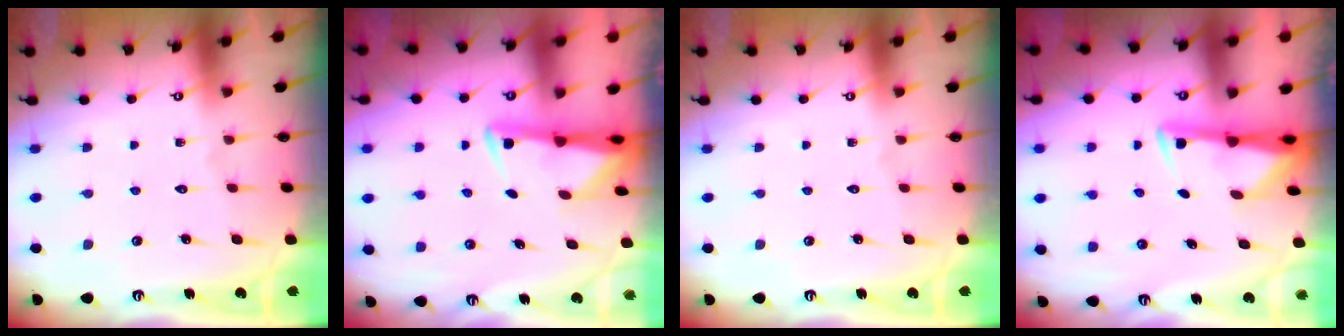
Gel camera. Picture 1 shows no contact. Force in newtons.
{"total": 2.9, "press": 2.8, "slide": 0.5}
{"total": 0.0}
{"total": 2.8, "press": 2.8, "slide": 0.5}